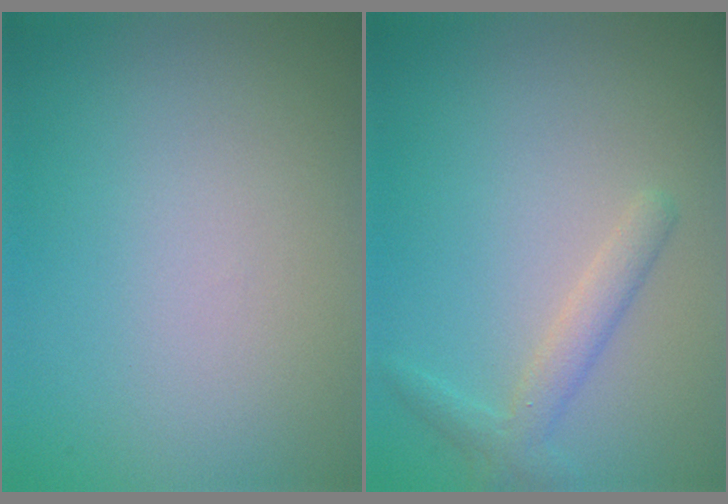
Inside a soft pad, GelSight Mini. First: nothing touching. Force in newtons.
{"total": 2.2, "press": 2.2, "slide": 0.1}